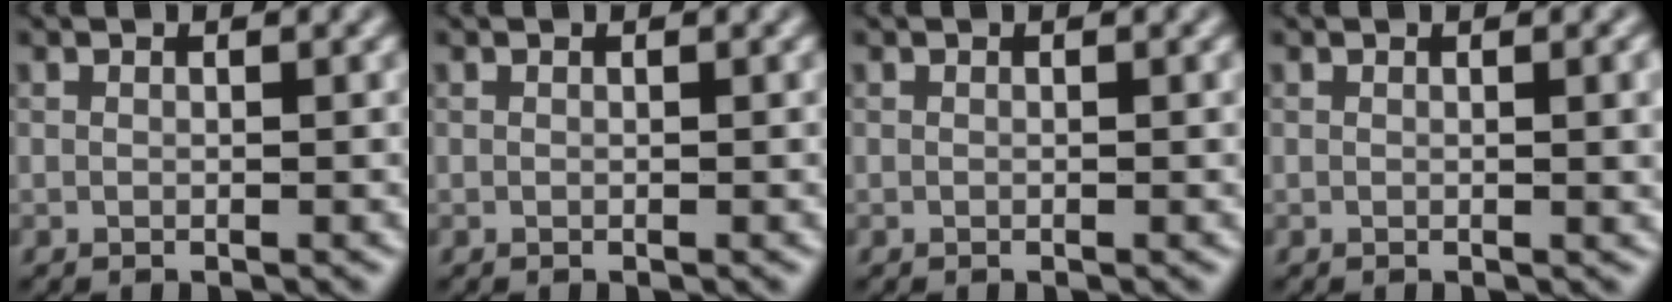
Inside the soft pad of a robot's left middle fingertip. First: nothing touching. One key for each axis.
{"total": 0.0}
{"total": 0.0}
{"total": 2.6, "fx": 0.4, "fy": 0.9, "fz": 2.4, "tx": -0.021, "ty": 0.008, "tz": 0.008}